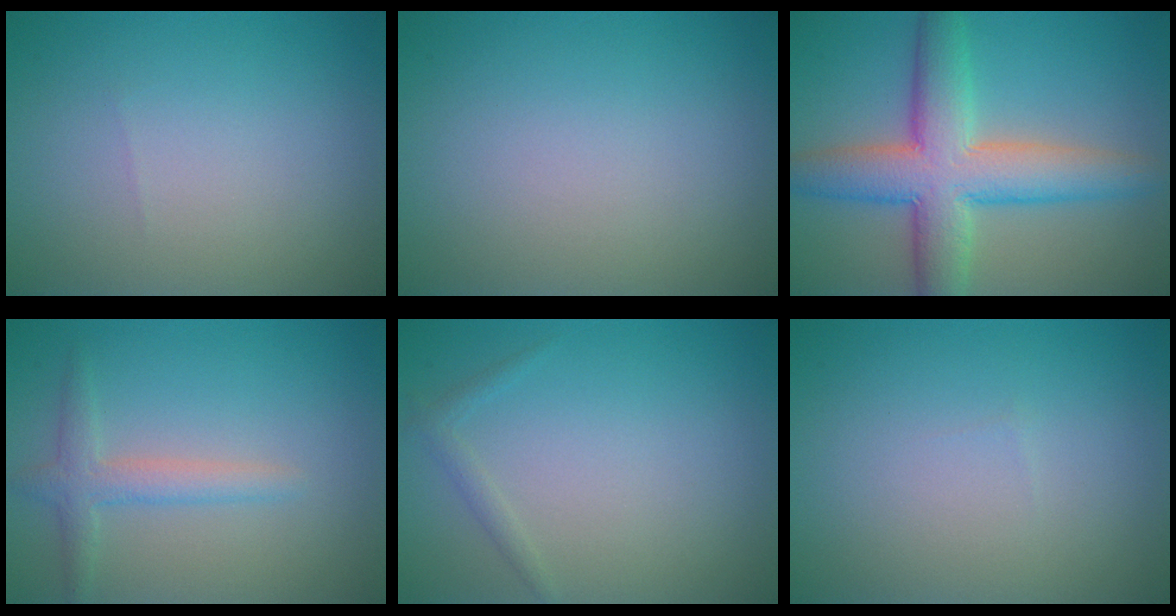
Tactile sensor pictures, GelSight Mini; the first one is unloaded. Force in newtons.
{"total": 0.0}
{"total": 8.6, "press": 8.6, "slide": 0.5}
{"total": 2.4, "press": 2.4, "slide": 0.1}
{"total": 1.0, "press": 1.0, "slide": 0.0}
{"total": 0.0}